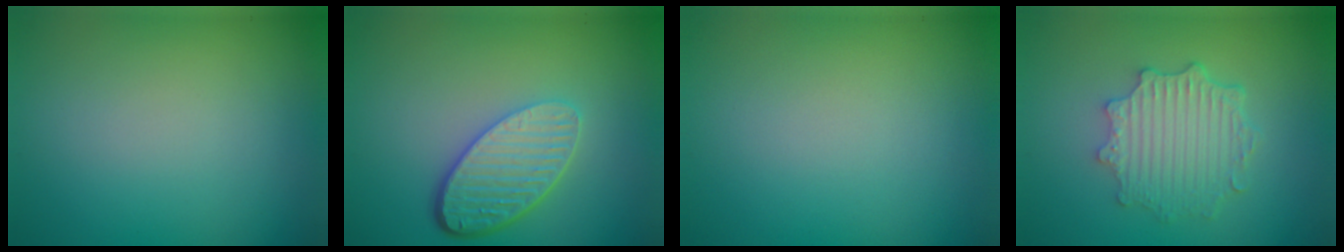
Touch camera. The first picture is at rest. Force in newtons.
{"total": 5.3, "press": 3.9, "slide": 3.6}
{"total": 0.0}
{"total": 4.6, "press": 3.7, "slide": 2.7}